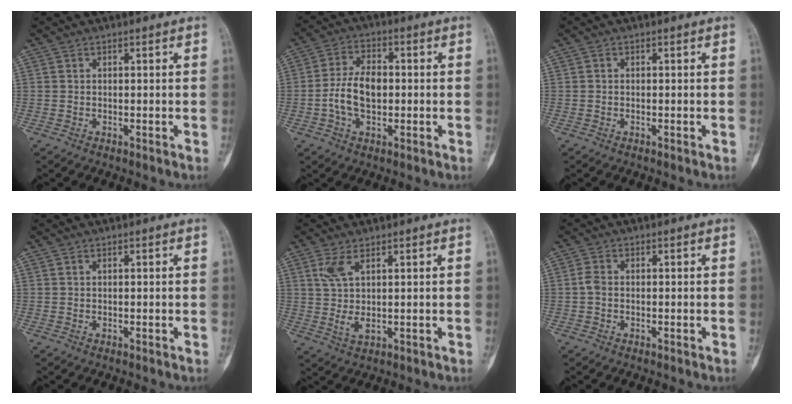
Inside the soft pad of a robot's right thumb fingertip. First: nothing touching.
{"total": 8.2, "force": [-0.9, 4.9, 6.5], "torque": [-0.121, 0.018, -0.021]}
{"total": 0.0}
{"total": 0.0}
{"total": 5.1, "force": [1.8, 1.9, 4.4], "torque": [-0.101, -0.008, 0.045]}
{"total": 1.8, "force": [-0.3, 1.3, 1.3], "torque": [-0.026, 0.002, -0.012]}